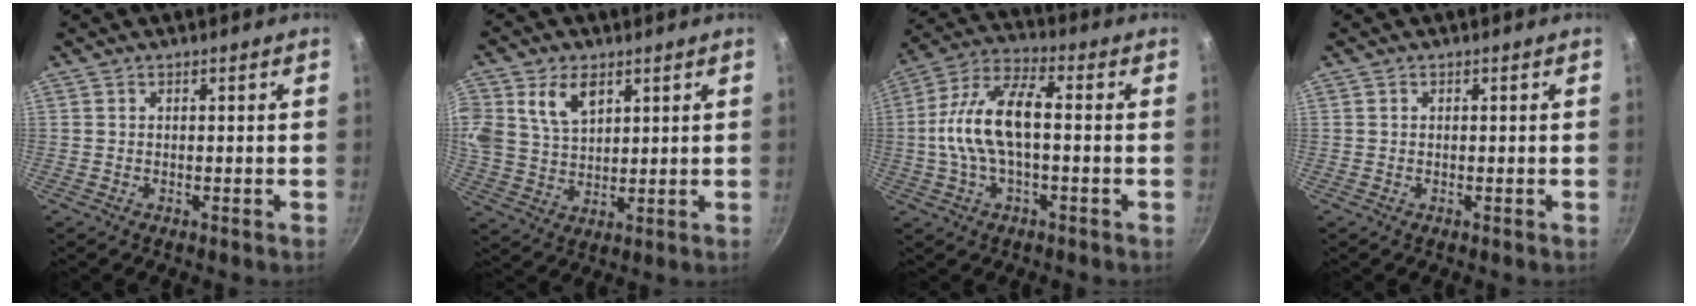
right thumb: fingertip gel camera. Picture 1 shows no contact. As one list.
[{"total": 11.4, "force": [5.0, 7.7, 6.9], "torque": [-0.130, -0.008, 0.100]}, {"total": 13.5, "force": [-0.6, 6.2, 12.0], "torque": [-0.228, 0.036, -0.026]}, {"total": 0.0}]